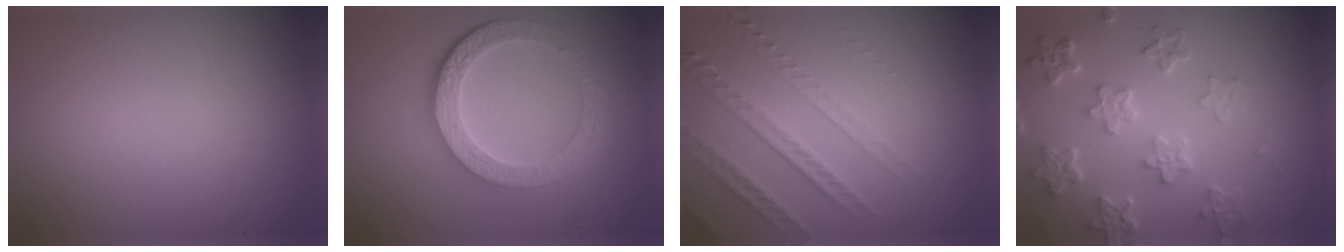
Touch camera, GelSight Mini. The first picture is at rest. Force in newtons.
{"total": 6.1, "press": 4.6, "slide": 4.0}
{"total": 3.7, "press": 3.1, "slide": 1.9}
{"total": 6.2, "press": 4.6, "slide": 4.2}